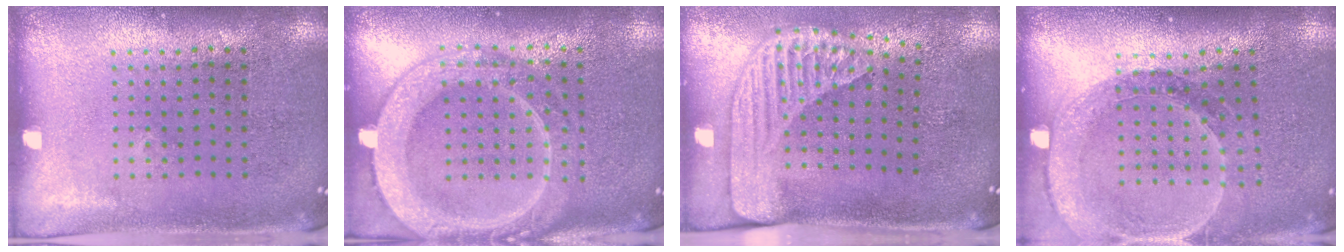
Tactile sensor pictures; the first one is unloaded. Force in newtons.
{"total": 4.0, "press": 4.0, "slide": 0.5}
{"total": 2.3, "press": 1.8, "slide": 1.5}
{"total": 1.4, "press": 1.4, "slide": 0.1}